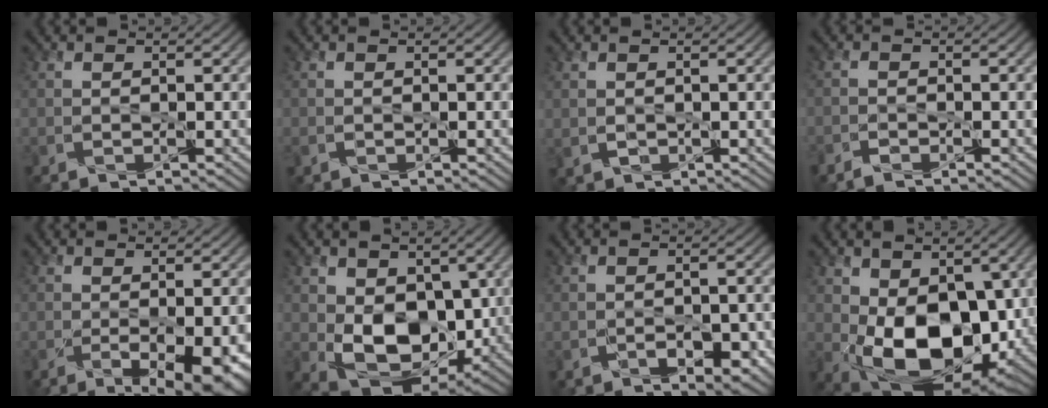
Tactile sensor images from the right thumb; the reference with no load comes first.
{"total": 0.8, "force": [-0.3, 0.7, 0.4], "torque": [-0.011, -0.006, -0.008]}
{"total": 1.0, "force": [0.3, 0.8, 0.5], "torque": [-0.016, -0.004, 0.013]}
{"total": 1.3, "force": [-1.2, 0.3, 0.4], "torque": [-0.010, -0.001, -0.029]}
{"total": 6.9, "force": [-2.1, 2.6, 6.1], "torque": [-0.097, -0.031, -0.007]}
{"total": 10.1, "force": [0.3, 7.2, 7.1], "torque": [-0.141, -0.027, 0.007]}
{"total": 3.8, "force": [-1.5, 2.1, 2.8], "torque": [-0.044, -0.007, -0.018]}
{"total": 13.6, "force": [-0.9, 8.7, 10.3], "torque": [-0.191, -0.036, -0.008]}